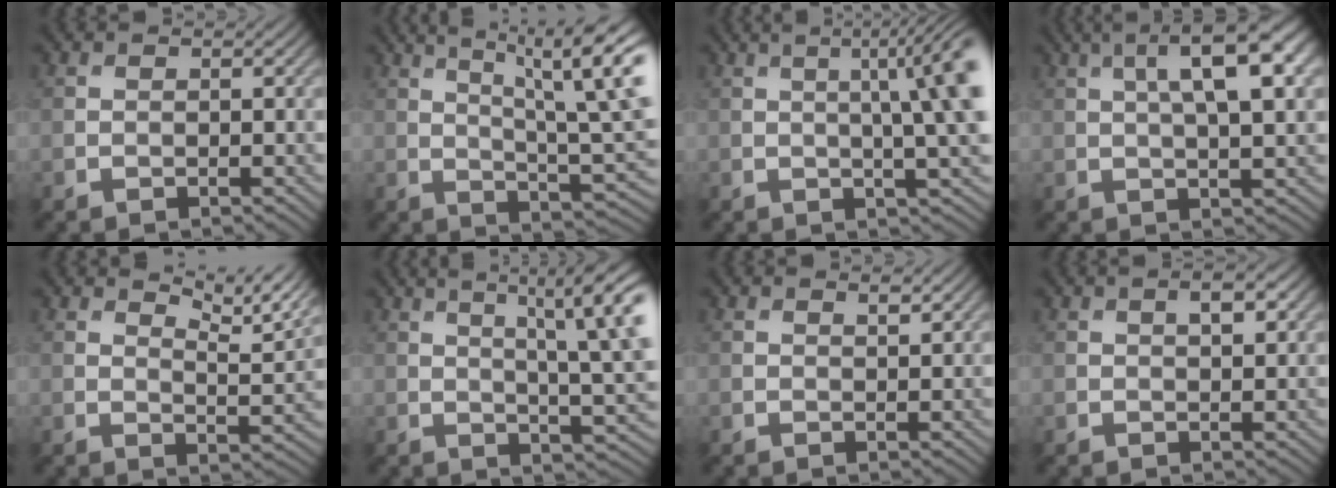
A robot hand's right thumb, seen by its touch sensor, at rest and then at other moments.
{"total": 14.0, "force": [5.7, 3.5, 12.2], "torque": [-0.176, 0.017, 0.090]}
{"total": 9.3, "force": [1.3, 2.0, 9.0], "torque": [-0.093, 0.018, 0.014]}
{"total": 10.3, "force": [3.5, 2.7, 9.3], "torque": [-0.142, 0.014, 0.050]}
{"total": 6.2, "force": [4.8, 1.3, 3.6], "torque": [-0.069, -0.005, 0.078]}
{"total": 12.8, "force": [4.4, 3.2, 11.5], "torque": [-0.160, 0.023, 0.070]}
{"total": 0.8, "force": [0.6, 0.1, 0.5], "torque": [-0.008, 0.000, 0.012]}
{"total": 2.2, "force": [0.8, 0.7, 1.9], "torque": [-0.028, 0.000, 0.015]}